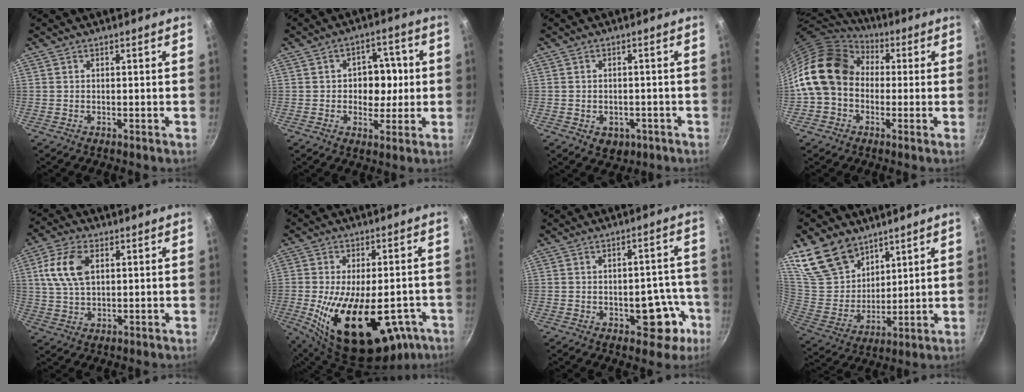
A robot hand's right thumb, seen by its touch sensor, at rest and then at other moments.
{"total": 8.5, "force": [0.2, 6.6, 5.4], "torque": [-0.027, 0.006, -0.001]}
{"total": 4.5, "force": [-1.8, 3.4, 2.4], "torque": [-0.021, 0.012, -0.008]}
{"total": 16.2, "force": [1.1, 13.0, 9.8], "torque": [-0.158, 0.040, 0.004]}
{"total": 9.8, "force": [2.7, 5.7, 7.5], "torque": [-0.141, 0.003, 0.050]}
{"total": 24.9, "force": [-8.4, 12.9, 19.6], "torque": [-0.283, 0.002, -0.106]}
{"total": 9.8, "force": [-3.7, 5.7, 7.0], "torque": [-0.028, 0.032, -0.043]}
{"total": 15.6, "force": [10.5, 9.8, 5.9], "torque": [-0.083, -0.058, 0.214]}